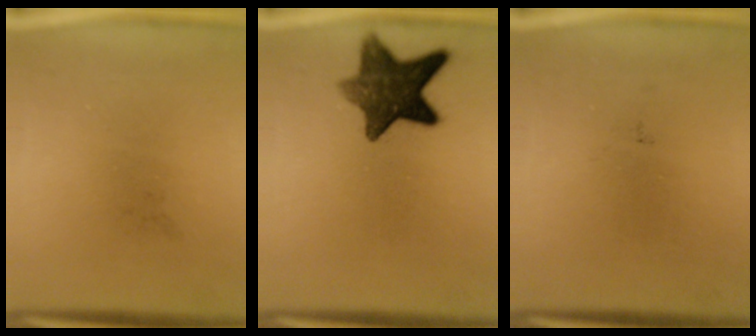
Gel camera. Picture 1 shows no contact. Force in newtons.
{"total": 10.9}
{"total": 0.0}